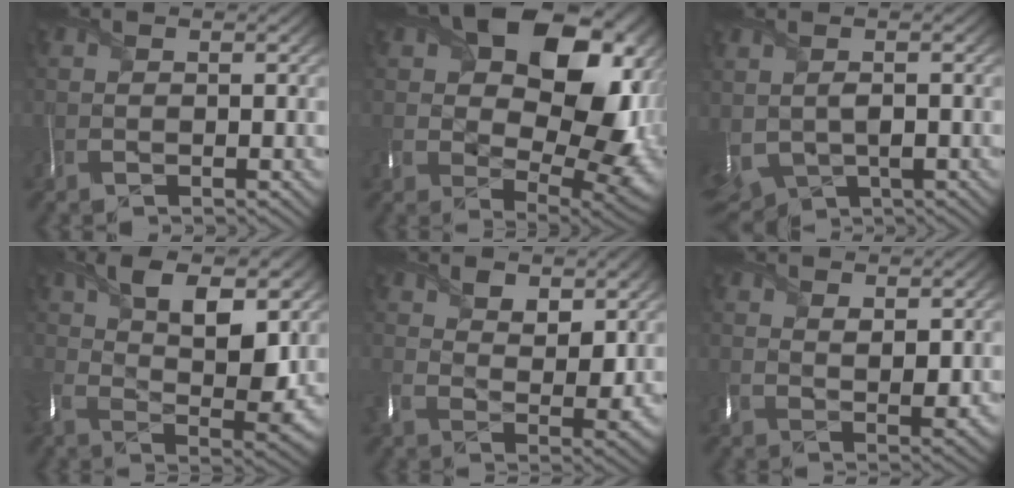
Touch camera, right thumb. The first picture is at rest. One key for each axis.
{"total": 17.1, "fx": 4.5, "fy": 11.2, "fz": 12.1, "tx": -0.186, "ty": -0.015, "tz": 0.094}
{"total": 5.5, "fx": -0.8, "fy": 3.7, "fz": 4.0, "tx": -0.097, "ty": -0.018, "tz": -0.011}
{"total": 10.7, "fx": 4.5, "fy": 5.9, "fz": 7.6, "tx": -0.152, "ty": -0.009, "tz": 0.083}
{"total": 6.2, "fx": 3.7, "fy": 3.8, "fz": 3.2, "tx": -0.064, "ty": -0.014, "tz": 0.066}
{"total": 3.0, "fx": 1.9, "fy": 1.4, "fz": 1.8, "tx": -0.035, "ty": -0.006, "tz": 0.042}